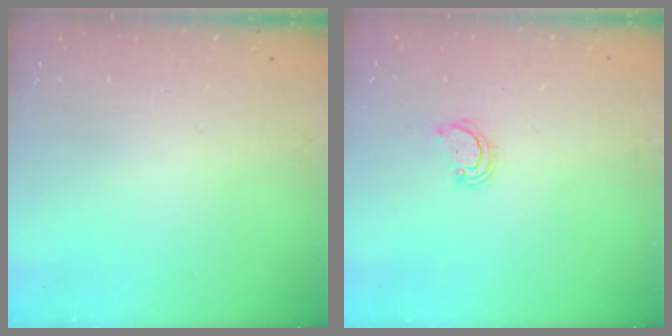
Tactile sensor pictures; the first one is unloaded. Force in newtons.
{"total": 2.6, "press": 2.6, "slide": 0.3}